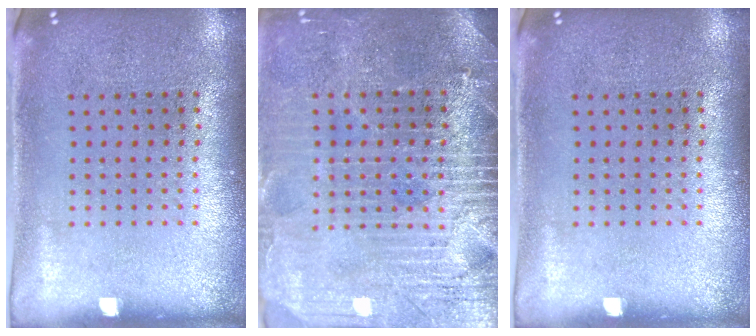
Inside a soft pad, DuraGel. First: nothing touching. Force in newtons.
{"total": 3.7, "press": 3.4, "slide": 1.5}
{"total": 0.0}